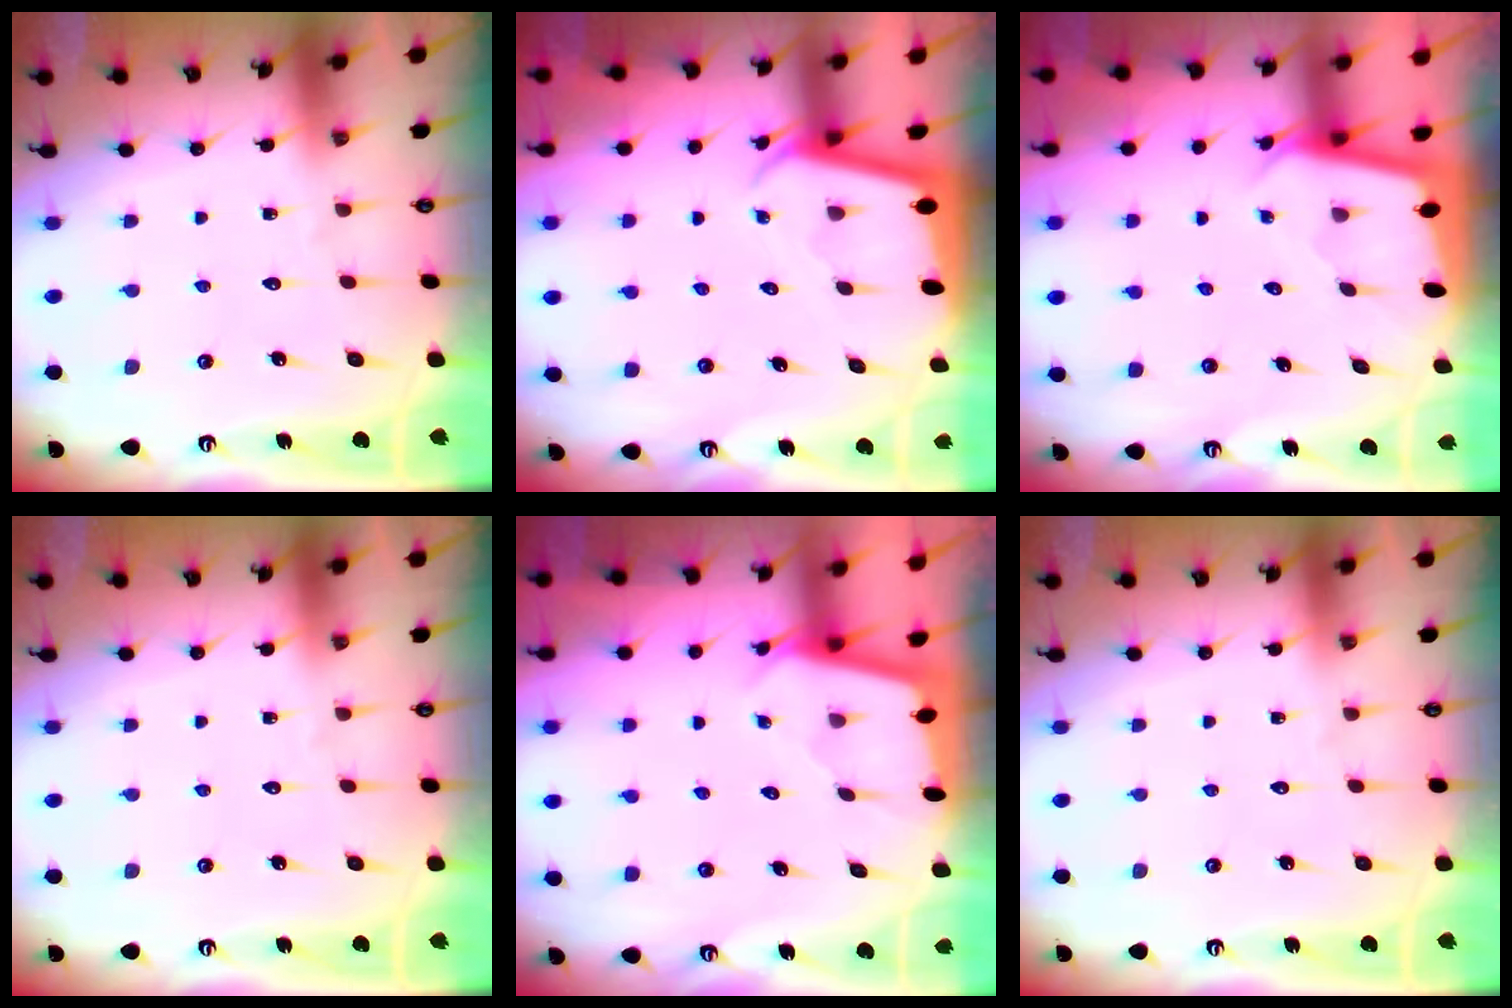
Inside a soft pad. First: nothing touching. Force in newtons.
{"total": 2.1, "press": 2.1, "slide": 0.1}
{"total": 1.9, "press": 1.9, "slide": 0.1}
{"total": 0.0}
{"total": 1.8, "press": 1.8, "slide": 0.1}
{"total": 0.0}